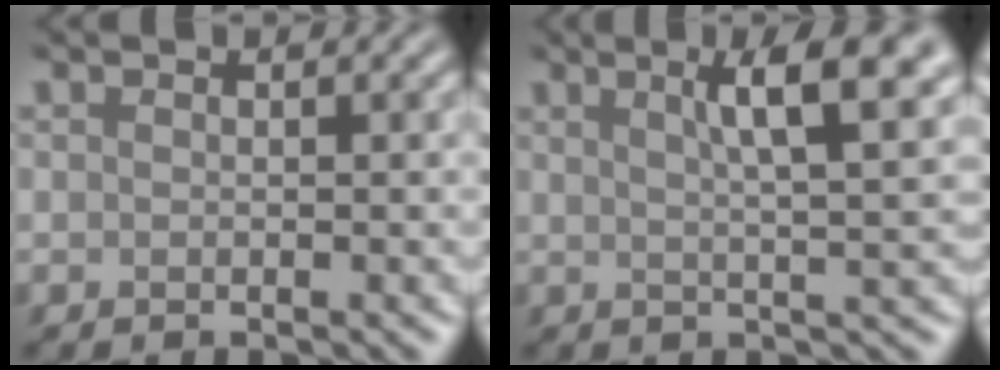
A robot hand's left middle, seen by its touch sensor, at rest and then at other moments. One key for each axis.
{"total": 6.1, "fx": 2.7, "fy": 1.2, "fz": 5.3, "tx": -0.060, "ty": 0.004, "tz": 0.035}